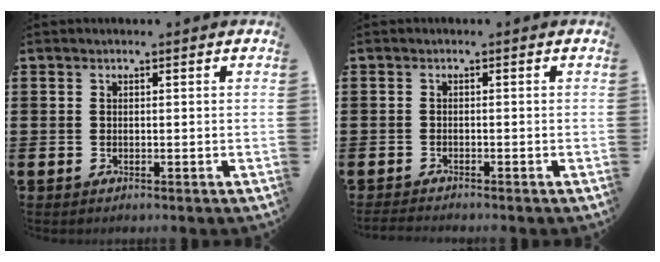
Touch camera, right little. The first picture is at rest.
{"total": 0.9, "force": [-0.8, 0.0, 0.2], "torque": [-0.004, -0.001, -0.017]}